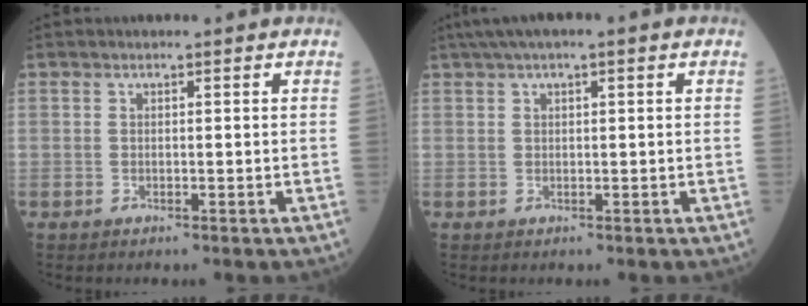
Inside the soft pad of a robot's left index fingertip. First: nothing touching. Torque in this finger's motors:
{"motor_torque": [1.07, -1.07, 0.34, 0.18]}